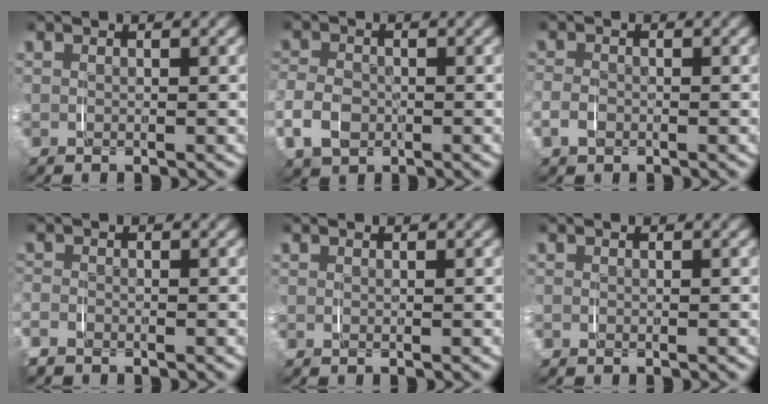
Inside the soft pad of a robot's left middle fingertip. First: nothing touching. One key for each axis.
{"total": 0.8, "fx": -0.4, "fy": -0.2, "fz": -0.6, "tx": 0.036, "ty": 0.011, "tz": -0.012}
{"total": 1.3, "fx": -0.3, "fy": -1.0, "fz": -0.8, "tx": 0.033, "ty": 0.008, "tz": -0.009}
{"total": 1.8, "fx": -1.0, "fy": -1.1, "fz": -1.0, "tx": 0.037, "ty": 0.005, "tz": -0.024}
{"total": 0.6, "fx": -0.3, "fy": 0.5, "fz": 0.2, "tx": -0.009, "ty": -0.003, "tz": -0.005}
{"total": 1.4, "fx": -0.6, "fy": 1.2, "fz": 0.3, "tx": -0.020, "ty": -0.008, "tz": -0.011}